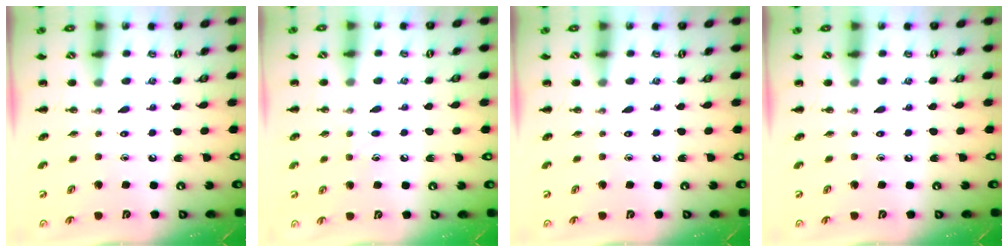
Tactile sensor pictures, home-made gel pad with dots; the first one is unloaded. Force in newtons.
{"total": 3.9, "press": 3.7, "slide": 1.3}
{"total": 0.0}
{"total": 0.0}